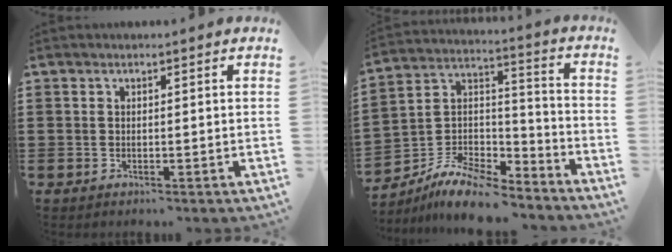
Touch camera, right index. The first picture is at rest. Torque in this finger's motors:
{"motor_torque": [-0.41, 0.57, 0.21, 0.04]}